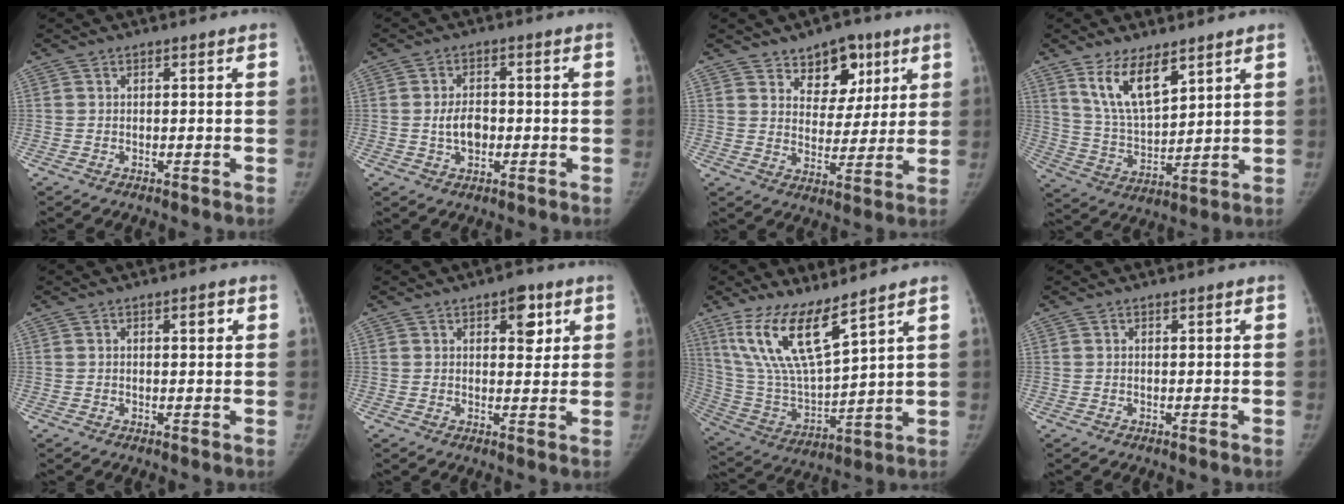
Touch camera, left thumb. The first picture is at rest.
{"total": 4.7, "force": [-0.7, 3.1, 3.5], "torque": [-0.055, 0.009, -0.012]}
{"total": 9.7, "force": [5.9, 6.5, 4.2], "torque": [-0.021, -0.029, 0.092]}
{"total": 11.1, "force": [6.9, 4.5, 7.4], "torque": [-0.121, -0.040, 0.143]}
{"total": 2.3, "force": [0.9, 0.9, 2.0], "torque": [-0.021, -0.001, 0.012]}
{"total": 5.7, "force": [2.7, 3.0, 4.0], "torque": [-0.027, -0.010, 0.032]}
{"total": 15.6, "force": [10.2, 3.7, 11.1], "torque": [-0.212, -0.059, 0.217]}
{"total": 0.6, "force": [0.2, 0.2, 0.5], "torque": [-0.007, 0.000, 0.005]}